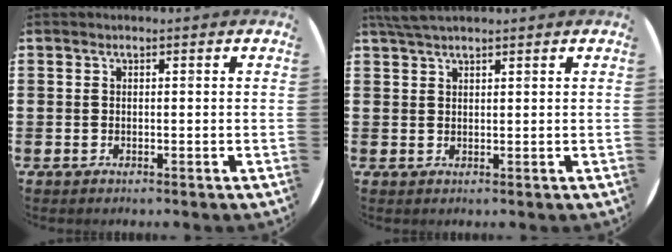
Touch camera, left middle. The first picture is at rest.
{"total": 2.5, "force": [2.2, 0.4, 1.2], "torque": [-0.028, 0.004, 0.041]}